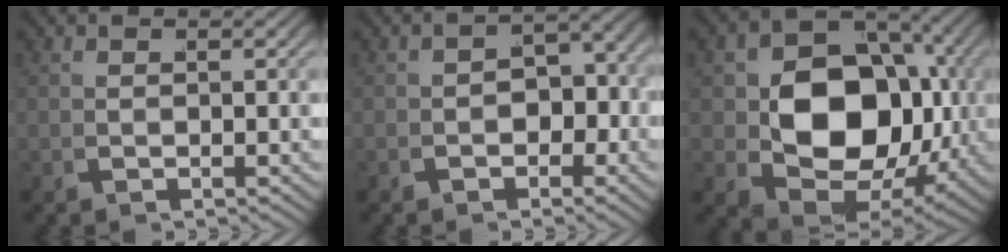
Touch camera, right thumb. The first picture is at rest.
{"total": 3.0, "force": [-1.4, 2.0, 1.6], "torque": [-0.013, -0.008, -0.027]}
{"total": 14.9, "force": [-0.2, 10.4, 10.6], "torque": [-0.201, -0.050, 0.006]}